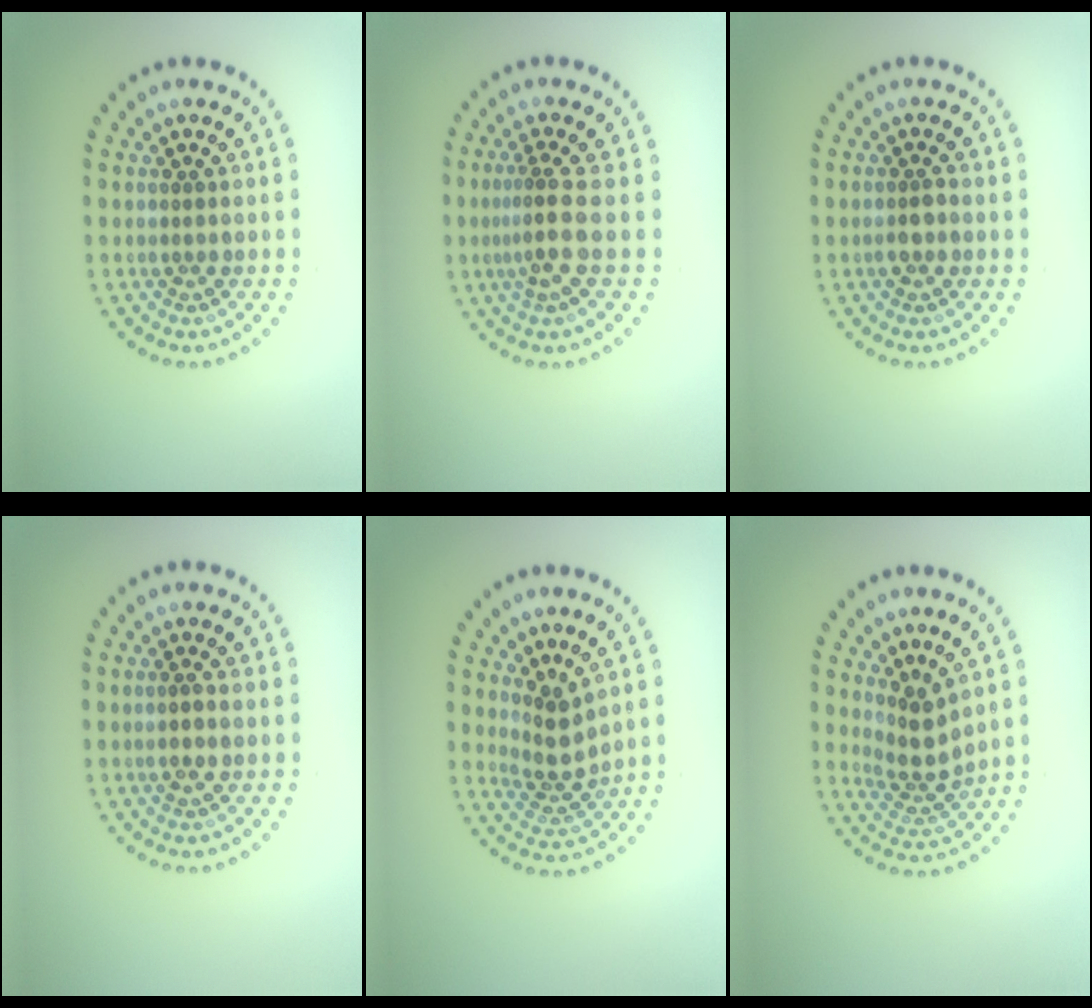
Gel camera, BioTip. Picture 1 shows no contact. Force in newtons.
{"total": 2.7, "press": 1.8, "slide": 2.0}
{"total": 1.3, "press": 1.3, "slide": 0.4}
{"total": 0.8, "press": 0.7, "slide": 0.5}
{"total": 2.6, "press": 2.0, "slide": 1.6}
{"total": 2.8, "press": 2.0, "slide": 2.0}